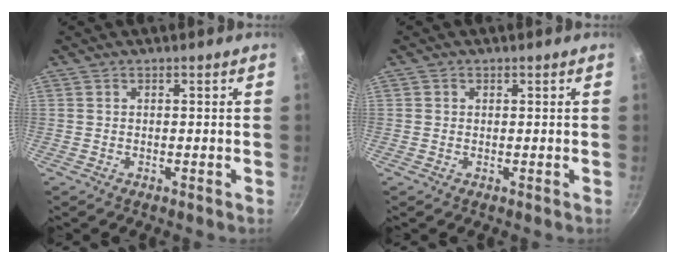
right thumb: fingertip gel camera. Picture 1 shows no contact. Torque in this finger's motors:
{"motor_torque": [0.04, -0.31, -0.18, 0.01, 0.00]}